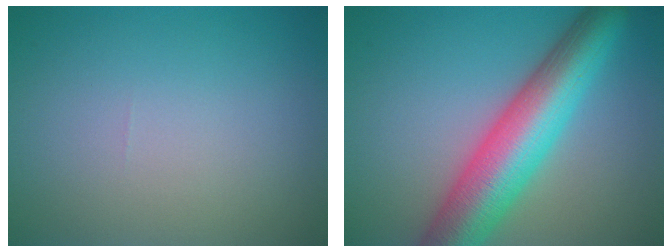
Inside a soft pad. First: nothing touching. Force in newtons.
{"total": 9.5, "press": 9.5, "slide": 0.3}